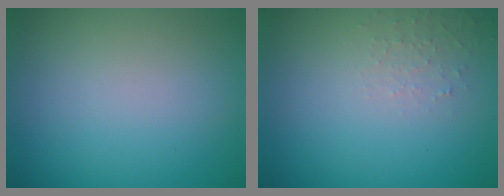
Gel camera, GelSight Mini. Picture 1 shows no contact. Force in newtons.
{"total": 1.3, "press": 1.3, "slide": 0.2}